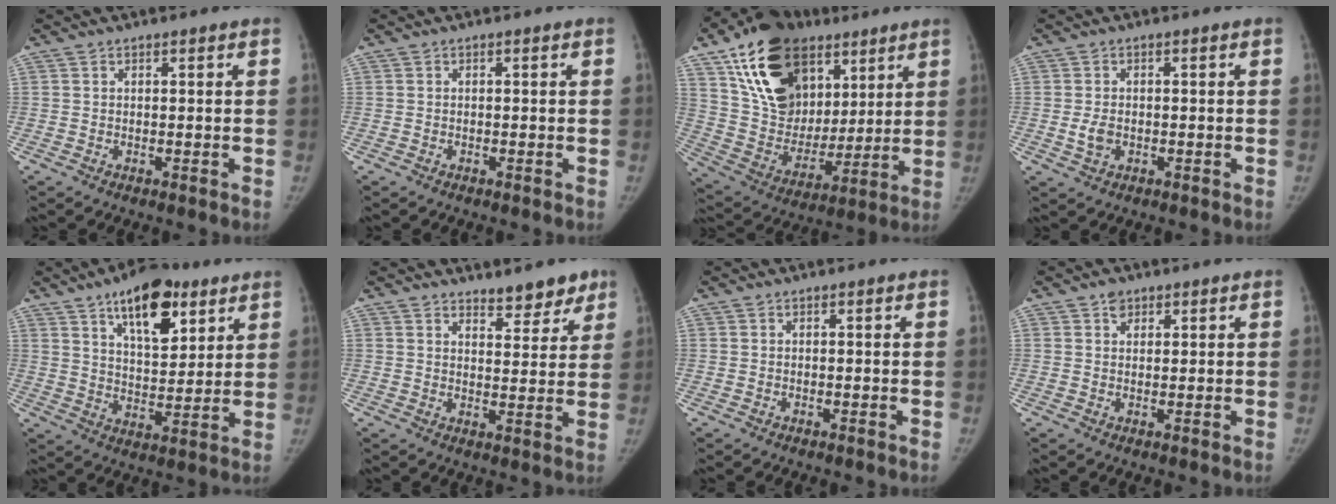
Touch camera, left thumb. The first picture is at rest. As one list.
[{"total": 0.0}, {"total": 25.5, "force": [12.6, 17.1, 14.2], "torque": [-0.222, -0.020, 0.225]}, {"total": 3.0, "force": [-0.5, 2.2, 2.1], "torque": [-0.036, 0.000, -0.008]}, {"total": 15.0, "force": [8.5, 7.1, 10.2], "torque": [-0.117, -0.037, 0.133]}, {"total": 6.0, "force": [4.8, 2.8, 2.3], "torque": [0.009, -0.032, 0.067]}, {"total": 0.0}, {"total": 2.2, "force": [1.3, 1.7, 0.6], "torque": [0.007, -0.004, 0.014]}]